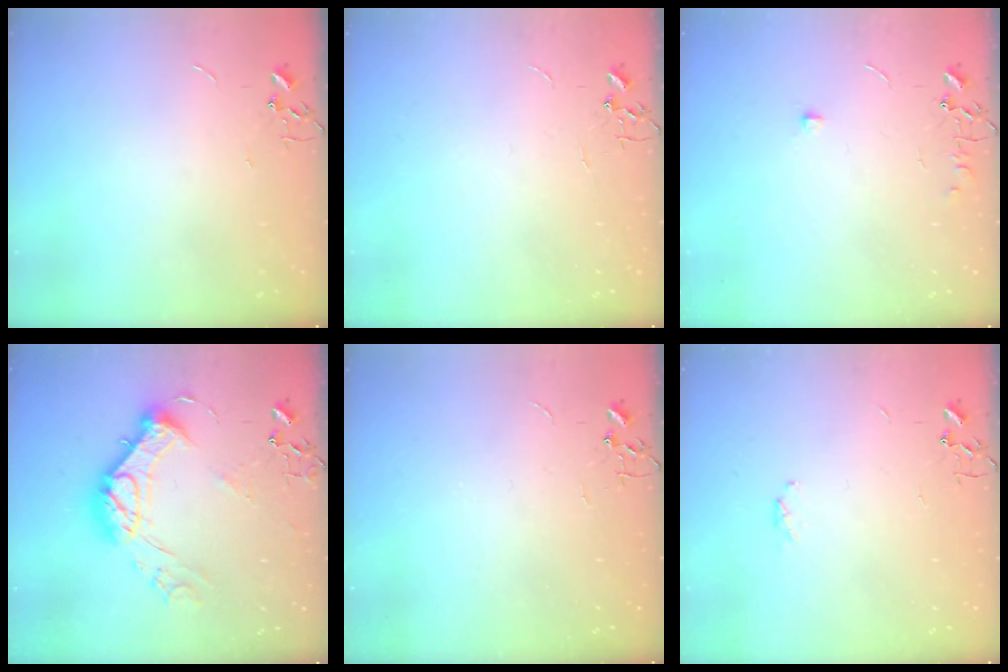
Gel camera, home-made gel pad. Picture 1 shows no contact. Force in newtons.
{"total": 0.0}
{"total": 6.1, "press": 6.1, "slide": 0.8}
{"total": 17.2, "press": 17.2, "slide": 1.3}
{"total": 0.0}
{"total": 3.6, "press": 3.5, "slide": 1.1}